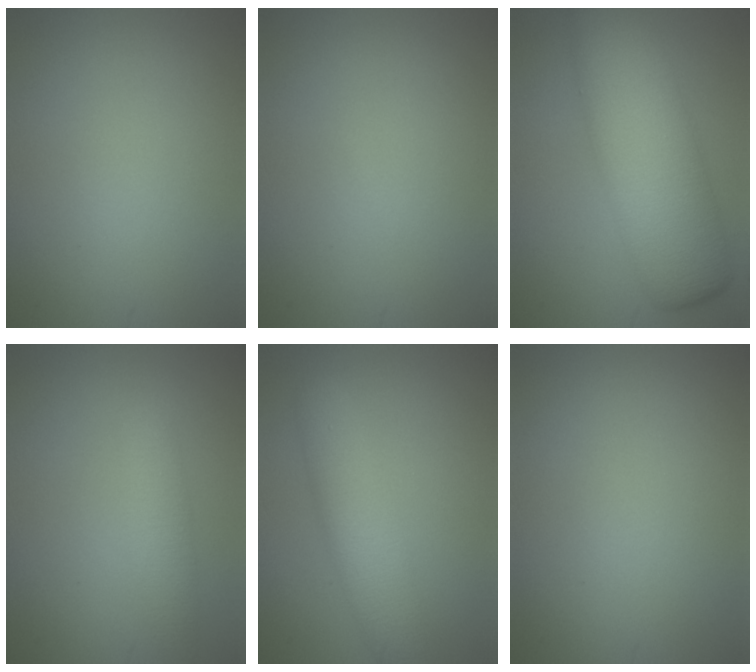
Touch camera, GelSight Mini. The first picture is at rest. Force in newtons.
{"total": 0.0}
{"total": 11.0, "press": 11.0, "slide": 0.4}
{"total": 3.0, "press": 3.0, "slide": 0.1}
{"total": 4.6, "press": 4.6, "slide": 0.1}
{"total": 0.0}